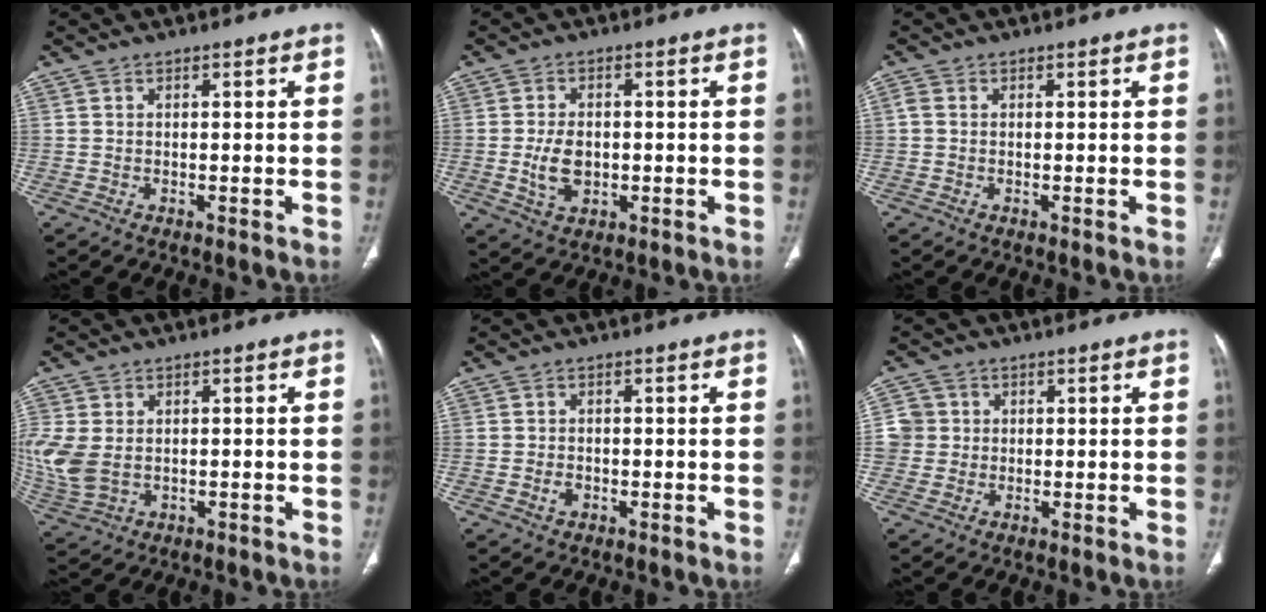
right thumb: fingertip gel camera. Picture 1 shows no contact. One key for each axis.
{"total": 5.9, "fx": -0.9, "fy": 3.9, "fz": 4.4, "tx": -0.074, "ty": 0.001, "tz": -0.010}
{"total": 0.9, "fx": 0.0, "fy": 0.8, "fz": 0.5, "tx": -0.011, "ty": 0.000, "tz": -0.003}
{"total": 9.6, "fx": -0.3, "fy": 6.8, "fz": 6.8, "tx": -0.182, "ty": -0.003, "tz": 0.010}
{"total": 1.8, "fx": -0.7, "fy": 1.3, "fz": 1.0, "tx": -0.015, "ty": 0.007, "tz": -0.010}
{"total": 4.3, "fx": 0.3, "fy": 4.2, "fz": 0.4, "tx": 0.020, "ty": 0.006, "tz": 0.002}